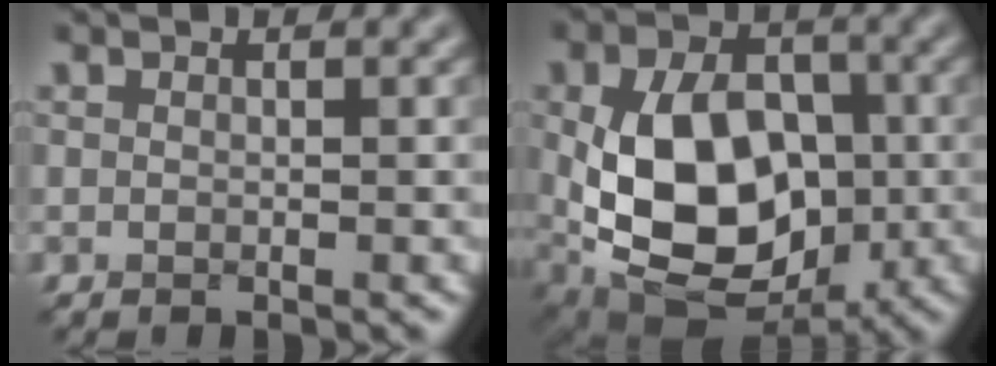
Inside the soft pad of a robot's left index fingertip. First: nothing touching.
{"total": 12.7, "force": [-1.5, 8.5, 9.3], "torque": [-0.186, -0.019, -0.020]}